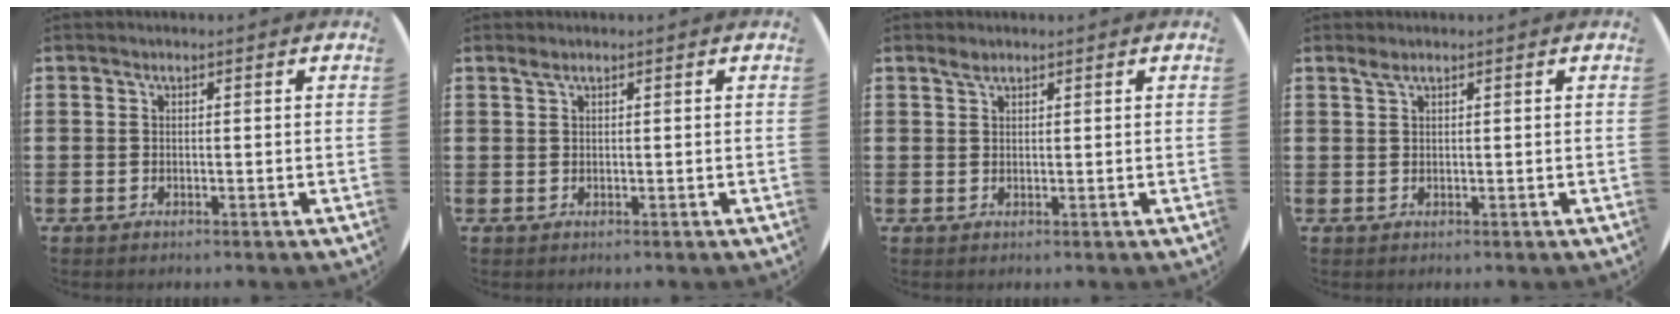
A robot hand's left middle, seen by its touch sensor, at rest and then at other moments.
{"total": 0.6, "force": [0.5, 0.0, 0.4], "torque": [-0.008, 0.000, 0.009]}
{"total": 1.3, "force": [1.1, 0.4, 0.6], "torque": [-0.013, 0.003, 0.020]}
{"total": 0.9, "force": [0.7, 0.1, 0.5], "torque": [-0.011, 0.002, 0.013]}